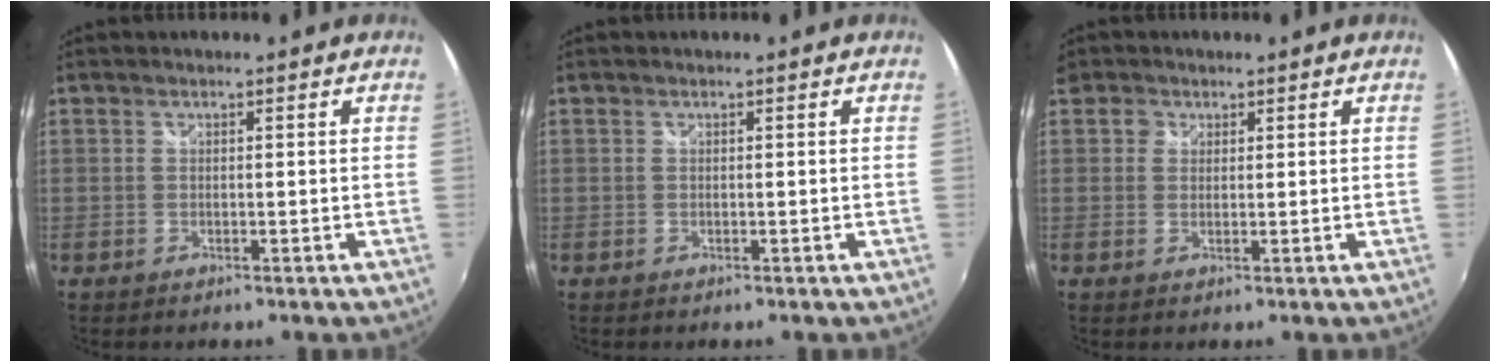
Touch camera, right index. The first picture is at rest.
{"total": 0.0}
{"total": 2.4, "force": [0.5, 2.3, 0.4], "torque": [0.004, 0.009, 0.005]}